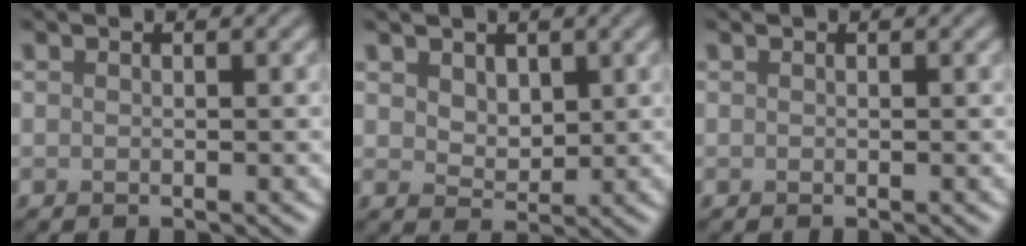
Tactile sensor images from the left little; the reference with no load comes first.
{"total": 2.2, "force": [1.1, 1.5, 1.2], "torque": [-0.025, -0.006, 0.021]}
{"total": 0.0}